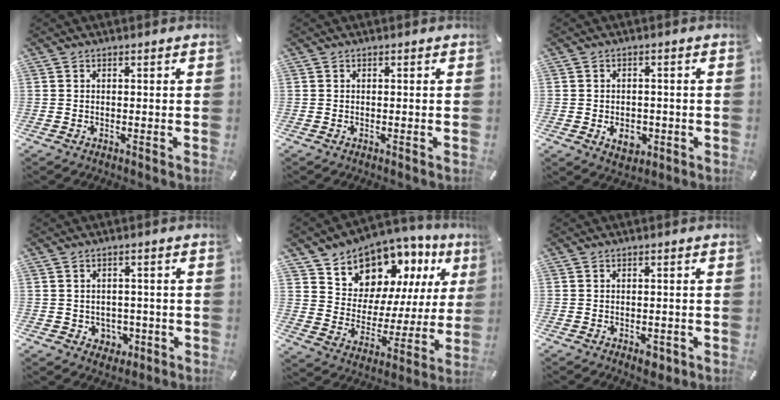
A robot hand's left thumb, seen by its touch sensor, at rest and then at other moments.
{"total": 0.0}
{"total": 5.3, "force": [-1.4, 4.1, 3.0], "torque": [-0.048, -0.003, -0.028]}
{"total": 4.1, "force": [-0.2, 4.0, 0.9], "torque": [0.002, -0.001, -0.006]}
{"total": 11.3, "force": [8.8, 7.0, 0.7], "torque": [-0.024, -0.099, 0.160]}
{"total": 3.0, "force": [-1.4, 1.8, 2.0], "torque": [-0.037, 0.005, -0.025]}